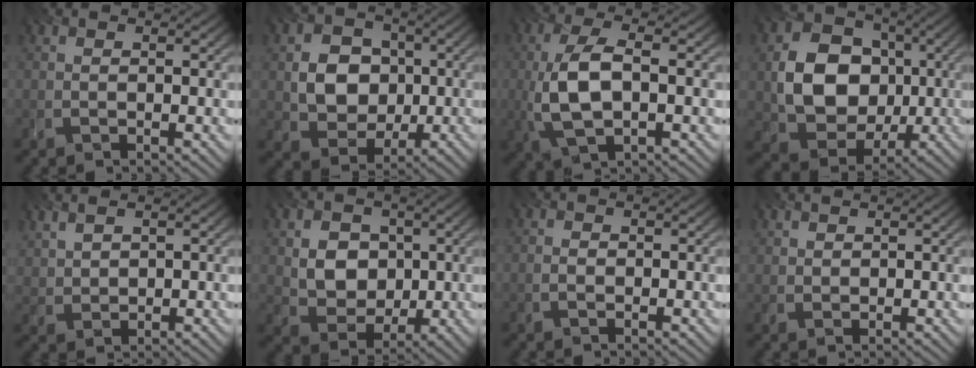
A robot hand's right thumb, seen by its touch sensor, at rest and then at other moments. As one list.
[{"total": 7.3, "force": [0.0, 6.3, 3.8], "torque": [-0.083, 0.000, -0.012]}, {"total": 8.2, "force": [-0.8, 3.7, 7.2], "torque": [-0.171, 0.004, -0.017]}, {"total": 11.4, "force": [0.0, 9.4, 6.5], "torque": [-0.148, -0.004, 0.001]}, {"total": 2.4, "force": [1.9, 1.1, 1.0], "torque": [-0.032, 0.005, 0.047]}, {"total": 6.2, "force": [0.9, 5.1, 3.3], "torque": [-0.076, -0.004, 0.011]}, {"total": 0.6, "force": [-0.1, 0.4, 0.4], "torque": [-0.008, 0.000, -0.003]}, {"total": 1.6, "force": [1.4, 0.6, 0.1], "torque": [-0.007, 0.004, 0.035]}]